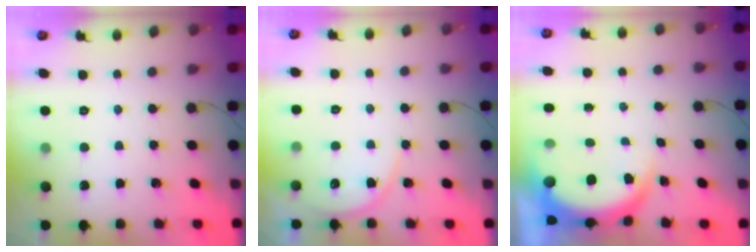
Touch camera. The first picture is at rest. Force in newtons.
{"total": 5.8, "press": 5.8, "slide": 0.4}
{"total": 6.0, "press": 6.0, "slide": 0.9}